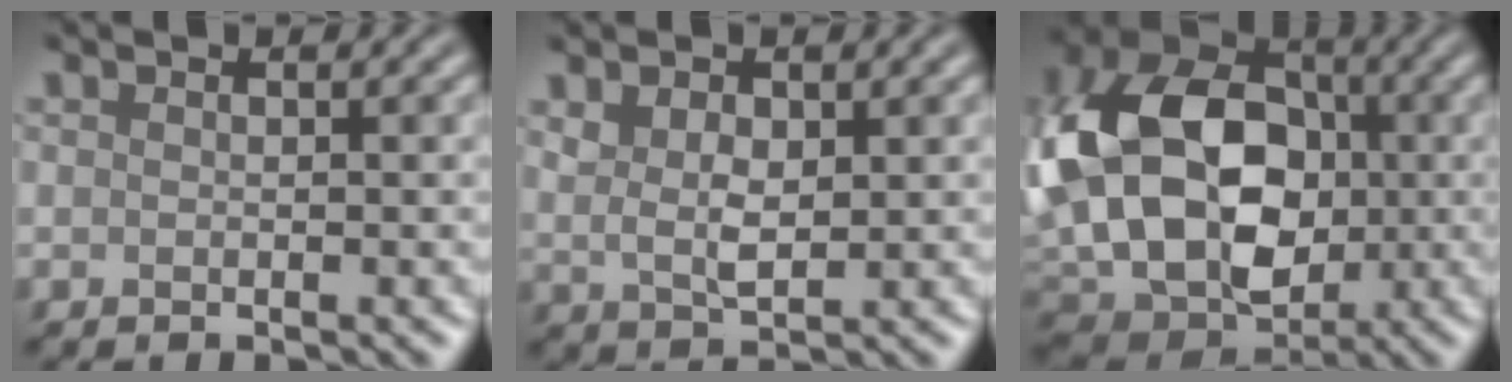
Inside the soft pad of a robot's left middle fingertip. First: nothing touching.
{"total": 2.3, "force": [0.9, 1.3, 1.8], "torque": [-0.040, -0.001, 0.023]}
{"total": 18.2, "force": [-0.1, 13.6, 12.1], "torque": [-0.239, 0.017, -0.006]}